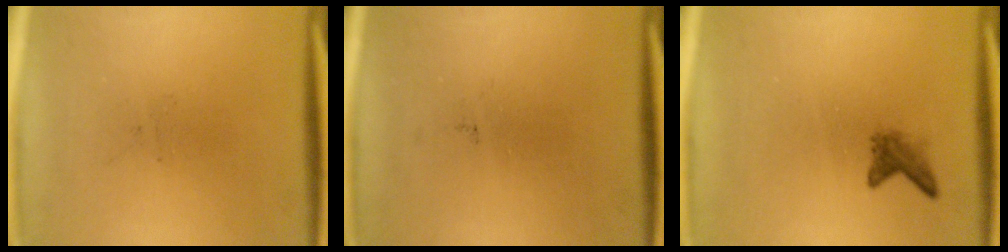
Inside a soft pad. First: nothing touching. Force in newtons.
{"total": 0.0}
{"total": 1.7}